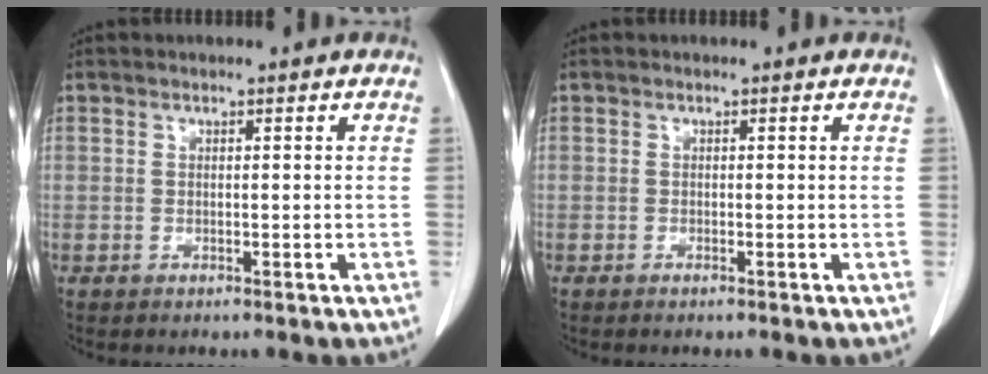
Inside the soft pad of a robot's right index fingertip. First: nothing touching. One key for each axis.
{"total": 0.0}